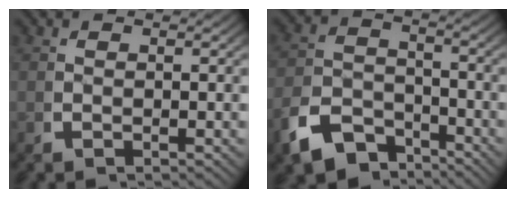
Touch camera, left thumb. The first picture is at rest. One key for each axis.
{"total": 7.9, "fx": -5.1, "fy": 4.9, "fz": 3.5, "tx": -0.060, "ty": -0.034, "tz": -0.078}